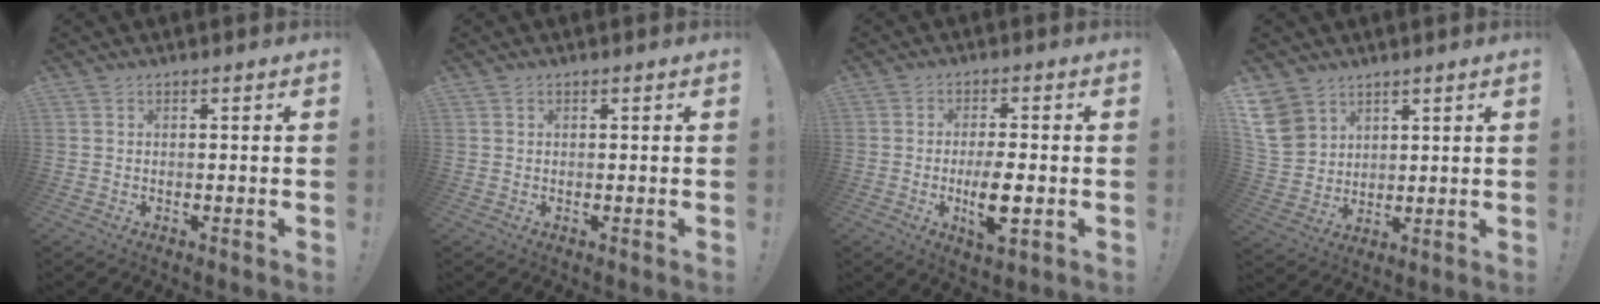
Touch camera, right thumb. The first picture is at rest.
{"total": 0.0}
{"total": 8.1, "force": [-2.0, 3.4, 7.0], "torque": [-0.122, 0.002, -0.034]}
{"total": 10.4, "force": [5.8, 7.9, 3.5], "torque": [-0.072, -0.033, 0.120]}